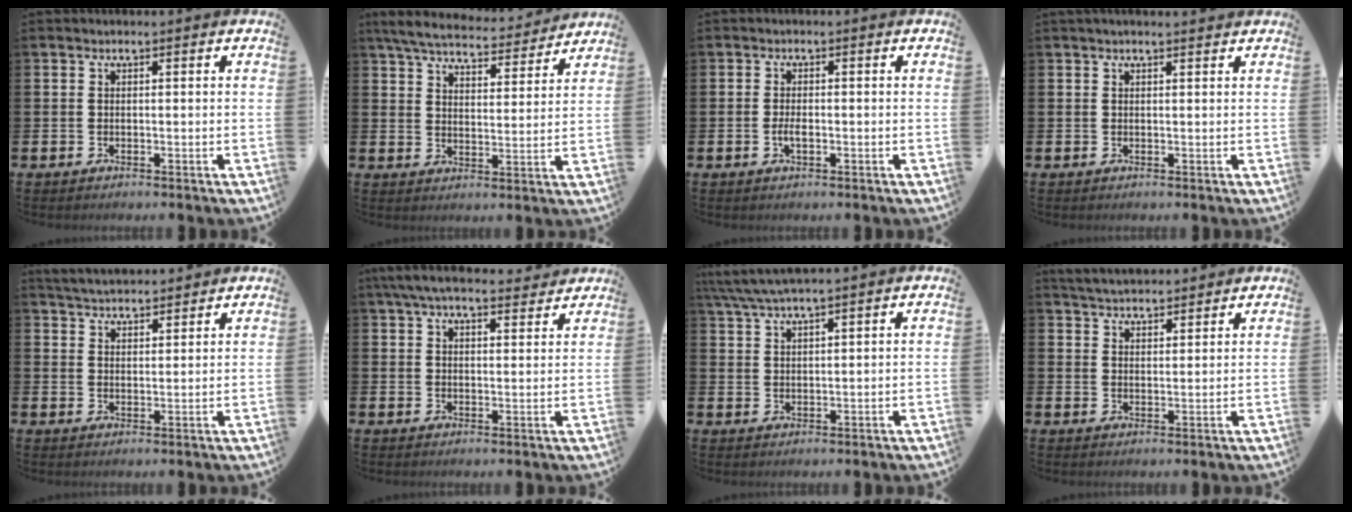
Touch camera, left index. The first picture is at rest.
{"total": 6.5, "force": [6.1, 1.2, 1.8], "torque": [-0.053, -0.038, 0.103]}
{"total": 1.7, "force": [-0.4, 0.7, 1.5], "torque": [-0.021, -0.003, -0.009]}
{"total": 1.0, "force": [0.9, 0.0, 0.4], "torque": [0.004, -0.004, 0.014]}
{"total": 4.2, "force": [4.2, 0.4, 0.1], "torque": [-0.017, -0.020, 0.077]}
{"total": 6.3, "force": [5.7, 1.4, 2.2], "torque": [-0.053, -0.022, 0.105]}
{"total": 4.2, "force": [3.9, 0.0, 1.7], "torque": [-0.044, -0.008, 0.071]}
{"total": 4.1, "force": [4.1, 0.5, 0.2], "torque": [-0.009, -0.023, 0.074]}